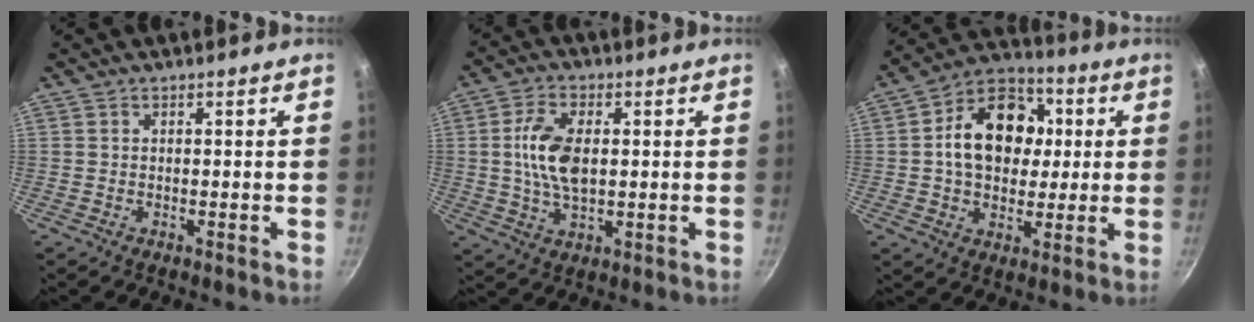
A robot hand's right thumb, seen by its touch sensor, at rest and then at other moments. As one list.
[{"total": 9.9, "force": [0.9, 5.4, 8.2], "torque": [-0.152, 0.003, 0.015]}, {"total": 16.6, "force": [2.2, 12.4, 10.8], "torque": [-0.133, 0.021, 0.021]}]